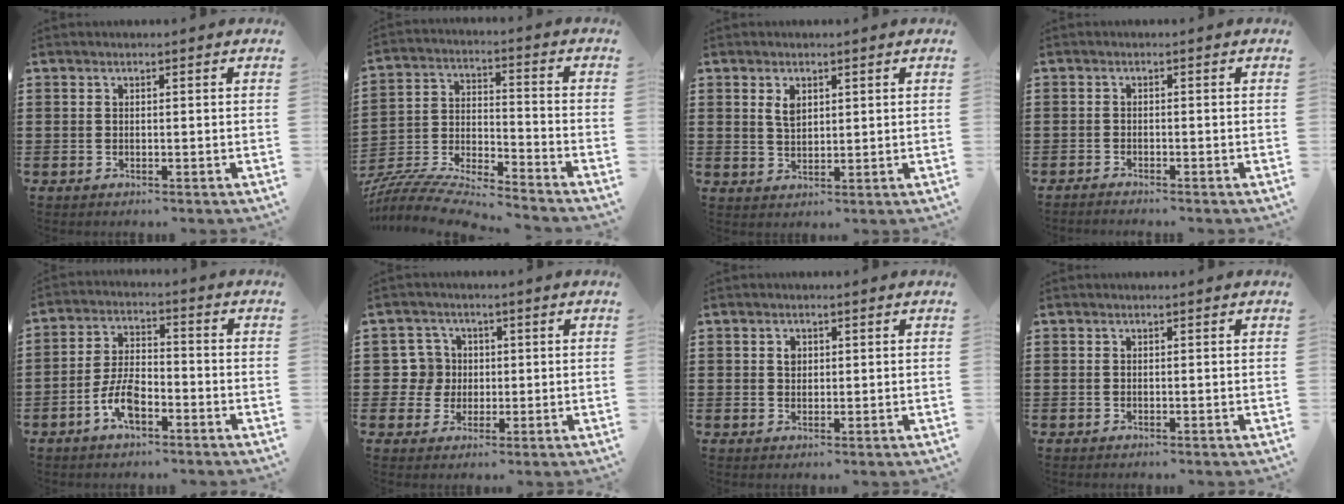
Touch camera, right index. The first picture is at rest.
{"total": 7.8, "force": [-7.5, 0.6, 2.2], "torque": [-0.056, -0.004, -0.154]}
{"total": 2.7, "force": [1.2, 1.4, 1.9], "torque": [-0.042, 0.003, 0.023]}
{"total": 1.1, "force": [-1.1, -0.1, -0.1], "torque": [-0.001, 0.003, -0.022]}
{"total": 6.7, "force": [-3.4, 3.0, 5.0], "torque": [-0.116, 0.002, -0.068]}
{"total": 5.3, "force": [0.3, 5.1, 1.3], "torque": [-0.047, 0.017, 0.007]}
{"total": 1.4, "force": [0.4, 1.1, 0.9], "torque": [-0.019, 0.006, 0.007]}
{"total": 0.0}